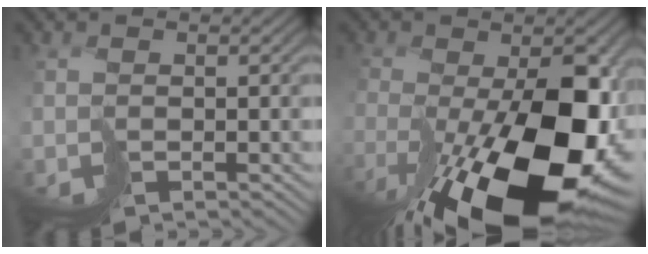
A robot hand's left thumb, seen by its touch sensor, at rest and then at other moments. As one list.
[{"total": 18.0, "force": [-6.5, 8.0, 14.8], "torque": [-0.233, -0.039, -0.083]}]